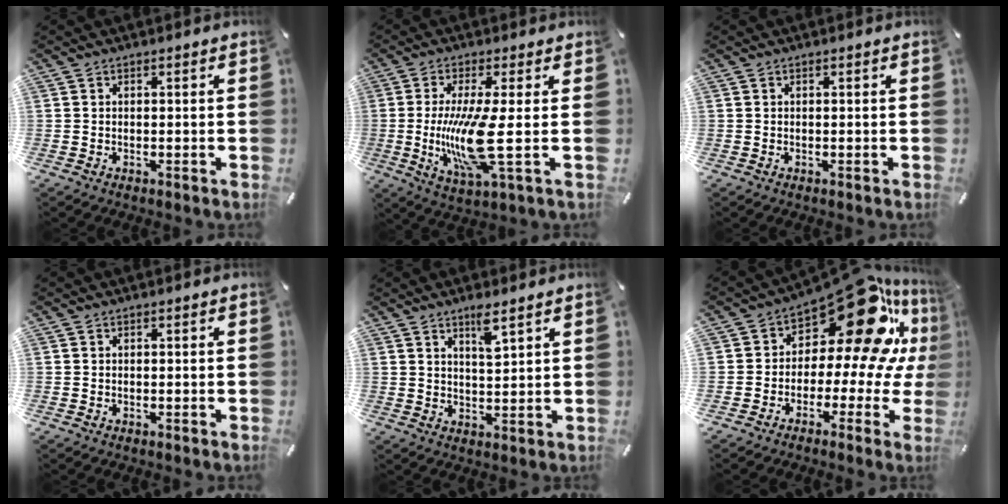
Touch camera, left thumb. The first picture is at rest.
{"total": 14.0, "force": [-0.7, 2.4, 13.7], "torque": [-0.304, -0.038, -0.022]}
{"total": 0.0}
{"total": 0.0}
{"total": 5.1, "force": [3.6, 1.0, 3.4], "torque": [-0.052, -0.020, 0.057]}
{"total": 21.3, "force": [10.4, 10.3, 15.4], "torque": [-0.215, -0.075, 0.175]}